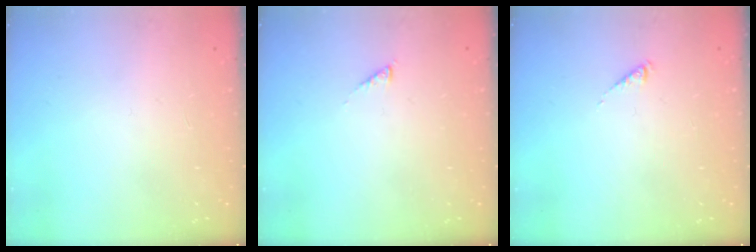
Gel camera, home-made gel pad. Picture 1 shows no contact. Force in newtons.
{"total": 1.3, "press": 1.3, "slide": 0.3}
{"total": 0.0}